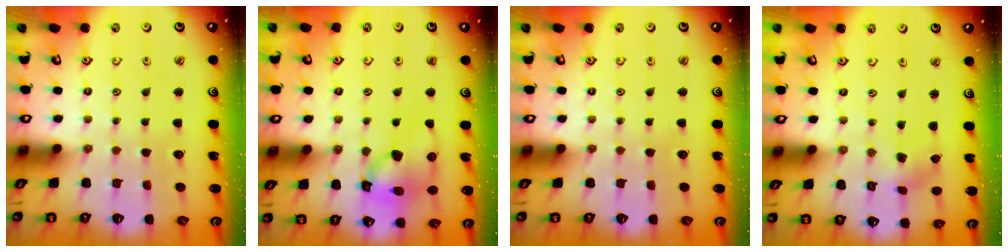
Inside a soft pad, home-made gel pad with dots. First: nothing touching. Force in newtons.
{"total": 12.5, "press": 12.4, "slide": 1.6}
{"total": 0.0}
{"total": 1.2, "press": 1.2, "slide": 0.2}